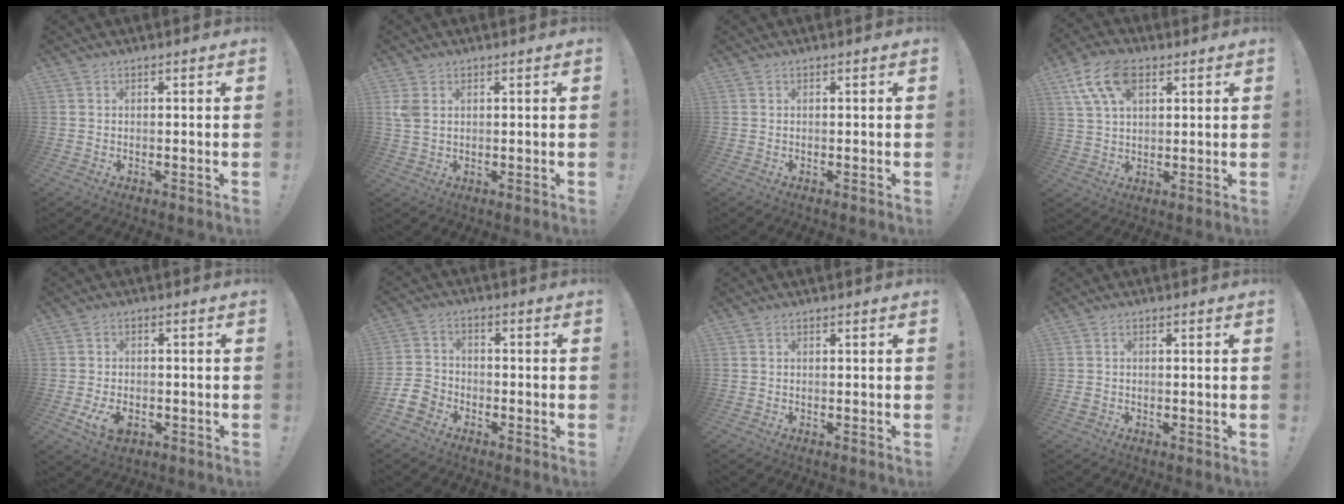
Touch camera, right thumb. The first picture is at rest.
{"total": 3.8, "force": [1.3, 2.5, 2.6], "torque": [-0.051, 0.001, 0.024]}
{"total": 0.0}
{"total": 12.4, "force": [5.7, 7.2, 8.4], "torque": [-0.165, -0.010, 0.107]}
{"total": 6.7, "force": [-2.6, 4.4, 4.4], "torque": [-0.075, 0.004, -0.045]}
{"total": 7.9, "force": [-4.9, 5.5, 2.7], "torque": [-0.062, 0.035, -0.093]}
{"total": 0.0}
{"total": 1.1, "force": [-0.2, 0.9, 0.5], "torque": [-0.009, 0.003, -0.003]}